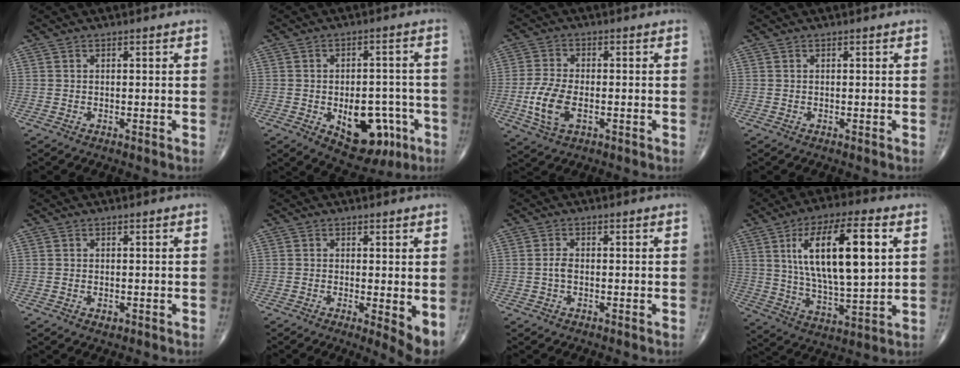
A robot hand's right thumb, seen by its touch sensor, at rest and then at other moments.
{"total": 13.6, "force": [-4.8, 8.0, 10.0], "torque": [-0.101, 0.028, -0.052]}
{"total": 8.1, "force": [-2.0, 4.3, 6.5], "torque": [-0.143, 0.001, -0.038]}
{"total": 0.0}
{"total": 1.0, "force": [-0.3, 0.7, 0.7], "torque": [-0.009, -0.001, -0.002]}
{"total": 4.9, "force": [-0.3, 1.3, 4.7], "torque": [-0.070, -0.014, -0.007]}
{"total": 1.6, "force": [-0.3, 0.8, 1.3], "torque": [-0.026, 0.002, -0.008]}
{"total": 20.2, "force": [5.5, 7.0, 18.1], "torque": [-0.302, -0.011, 0.098]}